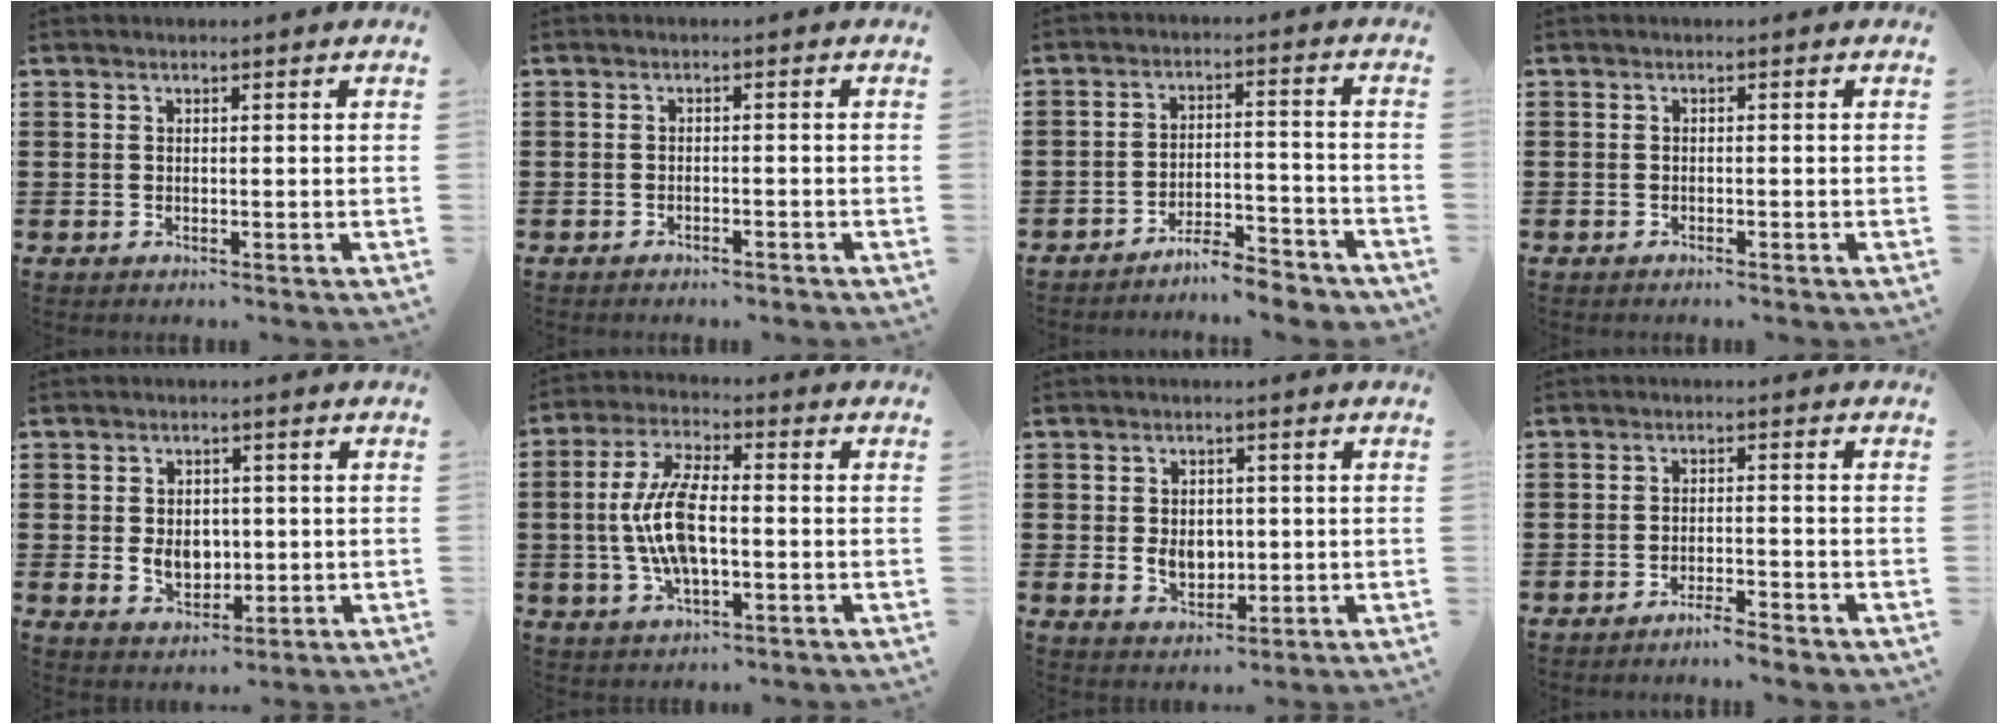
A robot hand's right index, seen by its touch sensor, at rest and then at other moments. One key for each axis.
{"total": 1.1, "fx": -1.1, "fy": 0.2, "fz": 0.3, "tx": -0.010, "ty": 0.000, "tz": -0.022}
{"total": 5.2, "fx": -5.0, "fy": 0.4, "fz": 1.5, "tx": -0.028, "ty": 0.006, "tz": -0.098}
{"total": 0.6, "fx": -0.5, "fy": 0.1, "fz": 0.2, "tx": -0.005, "ty": -0.002, "tz": -0.011}
{"total": 4.9, "fx": -0.1, "fy": 3.8, "fz": 3.1, "tx": -0.051, "ty": 0.005, "tz": -0.007}
{"total": 10.1, "fx": -0.9, "fy": 4.1, "fz": 9.1, "tx": -0.201, "ty": -0.003, "tz": -0.021}
{"total": 4.5, "fx": -0.1, "fy": 3.5, "fz": 2.8, "tx": -0.046, "ty": 0.004, "tz": -0.008}
{"total": 2.7, "fx": -2.6, "fy": 0.0, "fz": 0.9, "tx": -0.018, "ty": 0.002, "tz": -0.051}